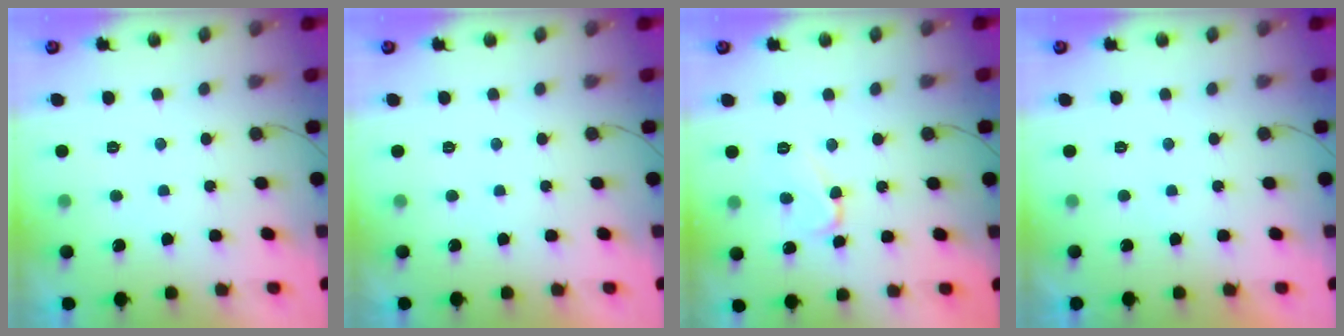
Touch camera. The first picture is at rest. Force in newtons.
{"total": 1.8, "press": 1.8, "slide": 0.1}
{"total": 8.0, "press": 7.9, "slide": 1.0}
{"total": 1.9, "press": 1.9, "slide": 0.1}